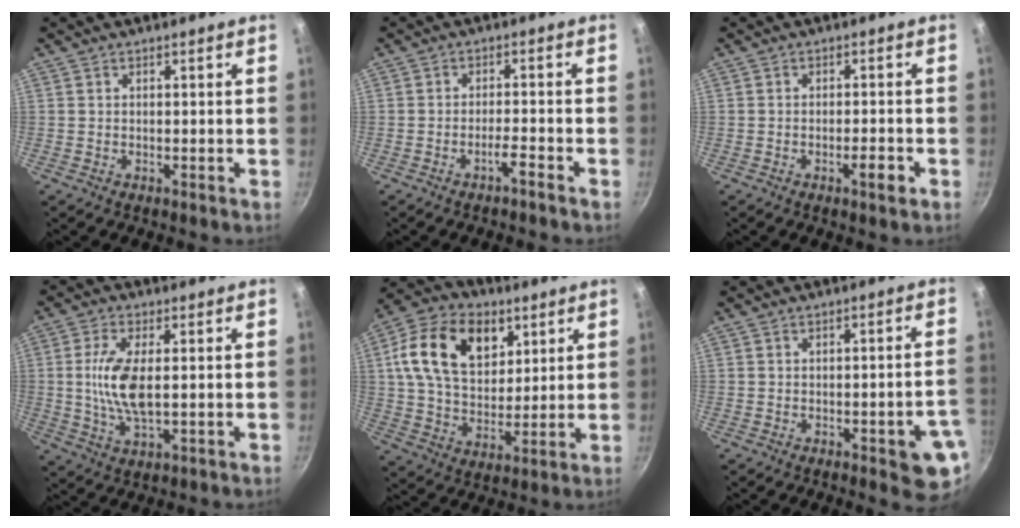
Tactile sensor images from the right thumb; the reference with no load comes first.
{"total": 2.7, "force": [-2.0, 0.1, 1.8], "torque": [-0.039, 0.019, -0.031]}
{"total": 3.3, "force": [-1.5, 0.7, 2.8], "torque": [-0.038, 0.013, -0.023]}
{"total": 9.1, "force": [0.5, 3.6, 8.4], "torque": [-0.172, -0.003, 0.010]}
{"total": 18.9, "force": [6.9, 12.6, 12.2], "torque": [-0.191, -0.011, 0.110]}
{"total": 8.8, "force": [-2.9, 2.5, 7.9], "torque": [-0.072, 0.018, -0.029]}